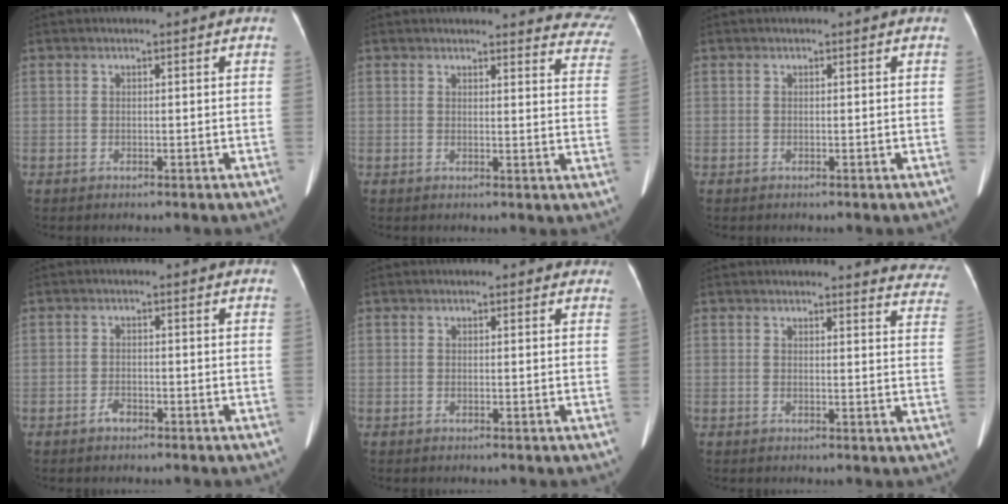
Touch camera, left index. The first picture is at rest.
{"total": 15.2, "force": [14.6, 3.1, 2.4], "torque": [0.023, -0.069, 0.118]}
{"total": 0.0}
{"total": 1.5, "force": [-1.1, 0.8, 0.7], "torque": [-0.013, 0.002, -0.018]}
{"total": 1.5, "force": [1.0, 1.0, 0.3], "torque": [0.005, 0.006, 0.003]}
{"total": 9.4, "force": [9.3, 1.4, 0.6], "torque": [0.036, -0.061, 0.060]}